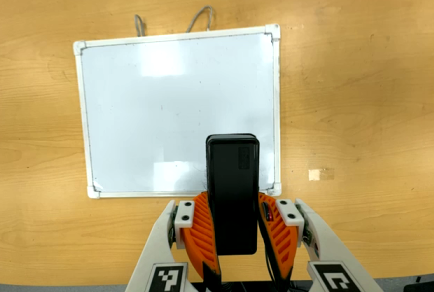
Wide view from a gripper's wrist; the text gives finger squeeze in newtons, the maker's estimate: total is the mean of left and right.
{"total": 6.4, "left": 5.5, "right": 7.2}